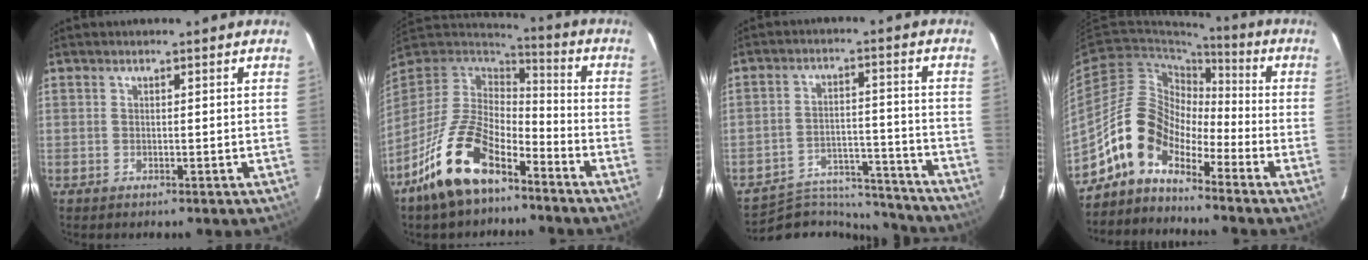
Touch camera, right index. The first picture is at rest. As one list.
[{"total": 16.7, "force": [-10.4, 7.7, 10.6], "torque": [-0.218, -0.006, -0.191]}, {"total": 15.2, "force": [-14.6, 3.7, 2.2], "torque": [-0.049, 0.030, -0.209]}, {"total": 10.3, "force": [-7.0, 5.6, 4.9], "torque": [-0.089, 0.031, -0.146]}]